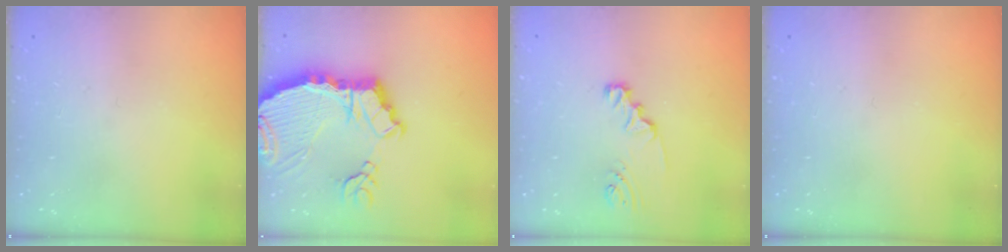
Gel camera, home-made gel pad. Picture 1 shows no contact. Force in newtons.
{"total": 11.6, "press": 11.5, "slide": 1.4}
{"total": 2.1, "press": 2.1, "slide": 0.2}
{"total": 0.0}